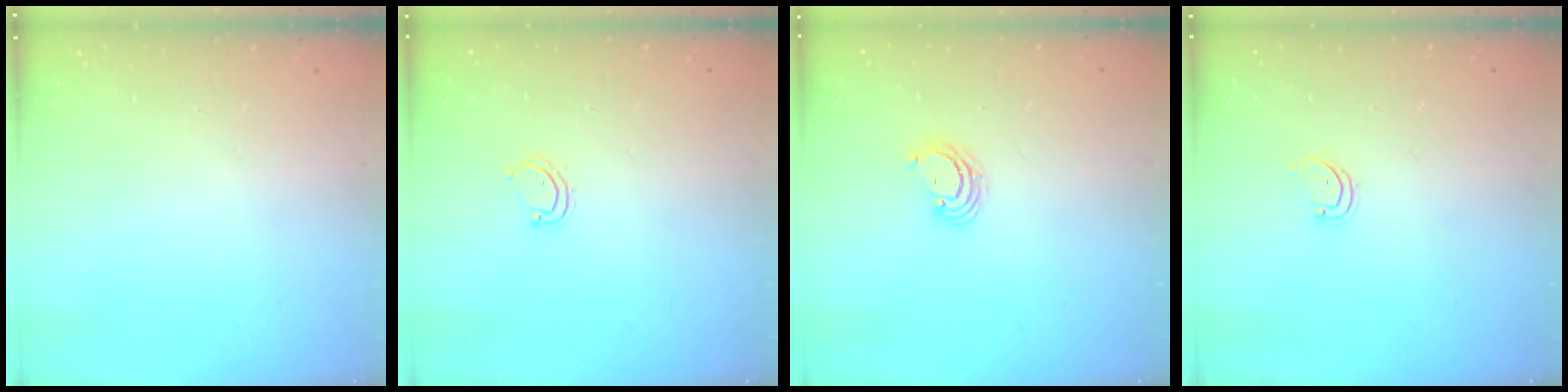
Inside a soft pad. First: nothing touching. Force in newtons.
{"total": 3.8, "press": 3.8, "slide": 0.3}
{"total": 3.6, "press": 3.6, "slide": 0.2}
{"total": 1.9, "press": 1.9, "slide": 0.2}